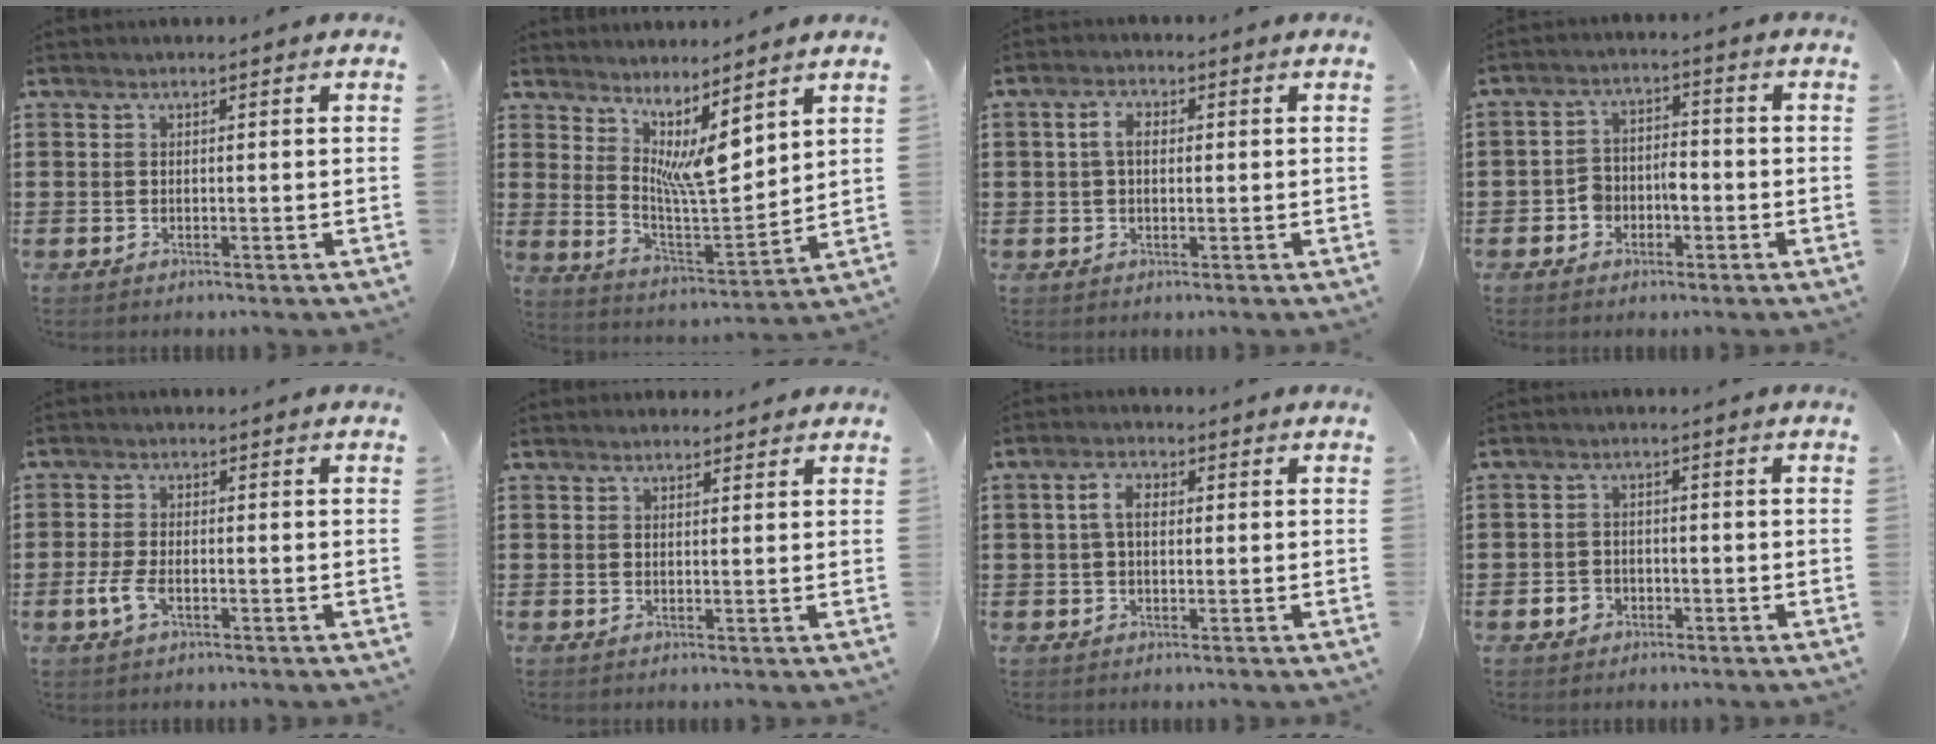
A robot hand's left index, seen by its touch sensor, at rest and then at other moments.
{"total": 7.4, "force": [4.9, 1.6, 5.4], "torque": [-0.112, -0.036, 0.085]}
{"total": 3.3, "force": [0.5, 1.9, 2.6], "torque": [-0.056, 0.012, 0.006]}
{"total": 3.8, "force": [-2.1, 2.7, 1.7], "torque": [-0.039, 0.010, -0.043]}
{"total": 3.9, "force": [-1.5, 1.8, 3.0], "torque": [-0.073, -0.004, -0.032]}
{"total": 1.6, "force": [1.5, 0.6, 0.2], "torque": [-0.007, 0.003, 0.030]}
{"total": 3.8, "force": [0.5, 2.1, 3.1], "torque": [-0.066, 0.013, 0.006]}
{"total": 2.2, "force": [-1.4, 1.7, 0.4], "torque": [-0.013, 0.004, -0.031]}